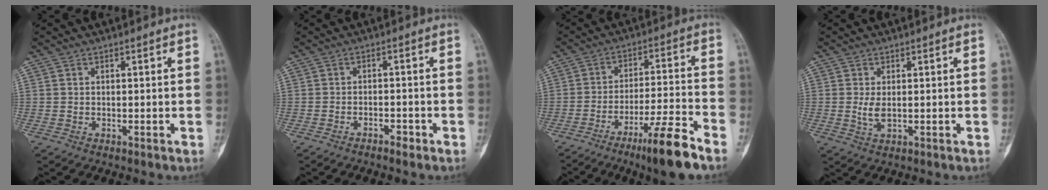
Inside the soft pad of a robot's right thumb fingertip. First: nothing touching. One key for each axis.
{"total": 1.9, "fx": -1.5, "fy": 0.6, "fz": 0.9, "tx": -0.021, "ty": 0.013, "tz": -0.026}
{"total": 12.2, "fx": -8.1, "fy": 0.9, "fz": 9.0, "tx": -0.161, "ty": 0.046, "tz": -0.138}
{"total": 2.8, "fx": 0.0, "fy": 1.3, "fz": 2.4, "tx": -0.052, "ty": -0.007, "tz": 0.001}